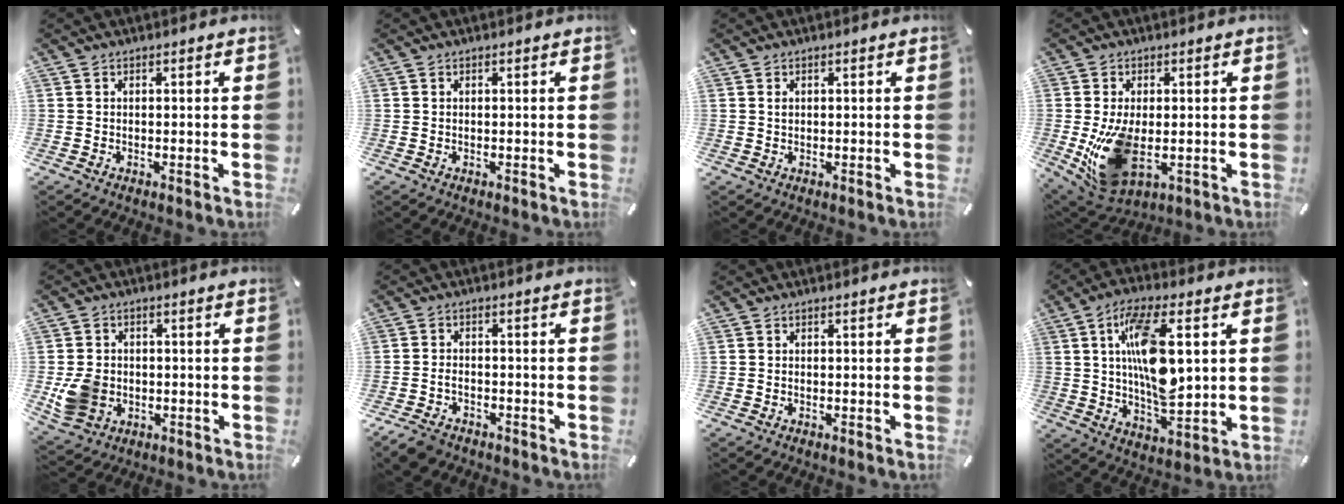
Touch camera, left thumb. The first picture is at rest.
{"total": 0.0}
{"total": 0.7, "force": [0.2, 0.5, 0.4], "torque": [-0.010, 0.001, 0.004]}
{"total": 13.8, "force": [-1.1, 8.4, 10.9], "torque": [-0.219, -0.021, -0.015]}
{"total": 8.0, "force": [-1.3, 7.0, 3.7], "torque": [-0.078, 0.009, -0.022]}
{"total": 3.8, "force": [-2.6, 2.2, 1.7], "torque": [-0.040, 0.011, -0.052]}
{"total": 0.0}
{"total": 15.7, "force": [3.5, 6.8, 13.7], "torque": [-0.266, -0.007, 0.053]}